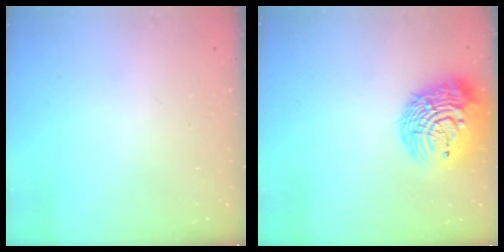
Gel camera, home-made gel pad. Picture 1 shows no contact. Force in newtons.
{"total": 16.8, "press": 16.6, "slide": 2.7}